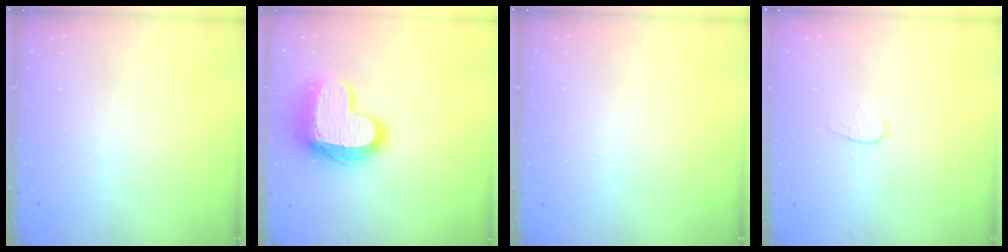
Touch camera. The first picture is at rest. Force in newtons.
{"total": 16.2, "press": 16.1, "slide": 1.1}
{"total": 0.0}
{"total": 4.1, "press": 4.1, "slide": 0.3}